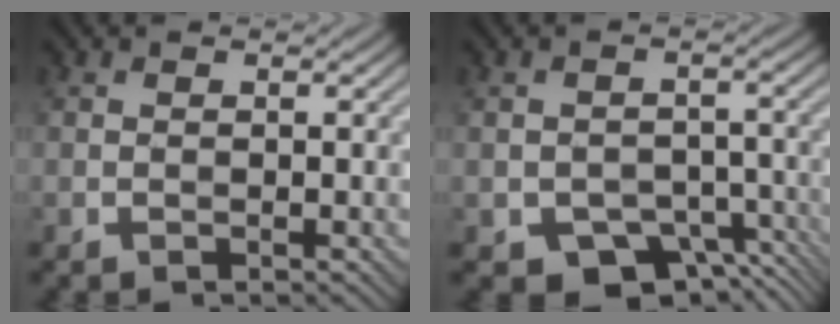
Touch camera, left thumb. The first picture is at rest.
{"total": 7.5, "force": [-4.3, 4.6, 4.1], "torque": [-0.060, -0.017, -0.068]}